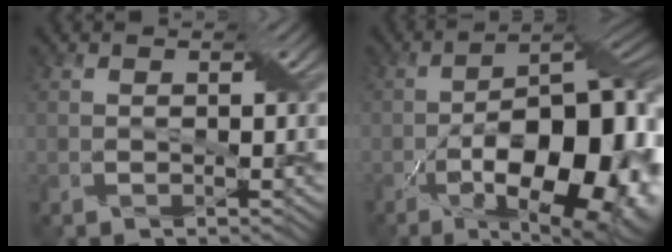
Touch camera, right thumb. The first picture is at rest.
{"total": 19.2, "force": [-6.7, 8.3, 16.0], "torque": [-0.220, -0.015, -0.103]}